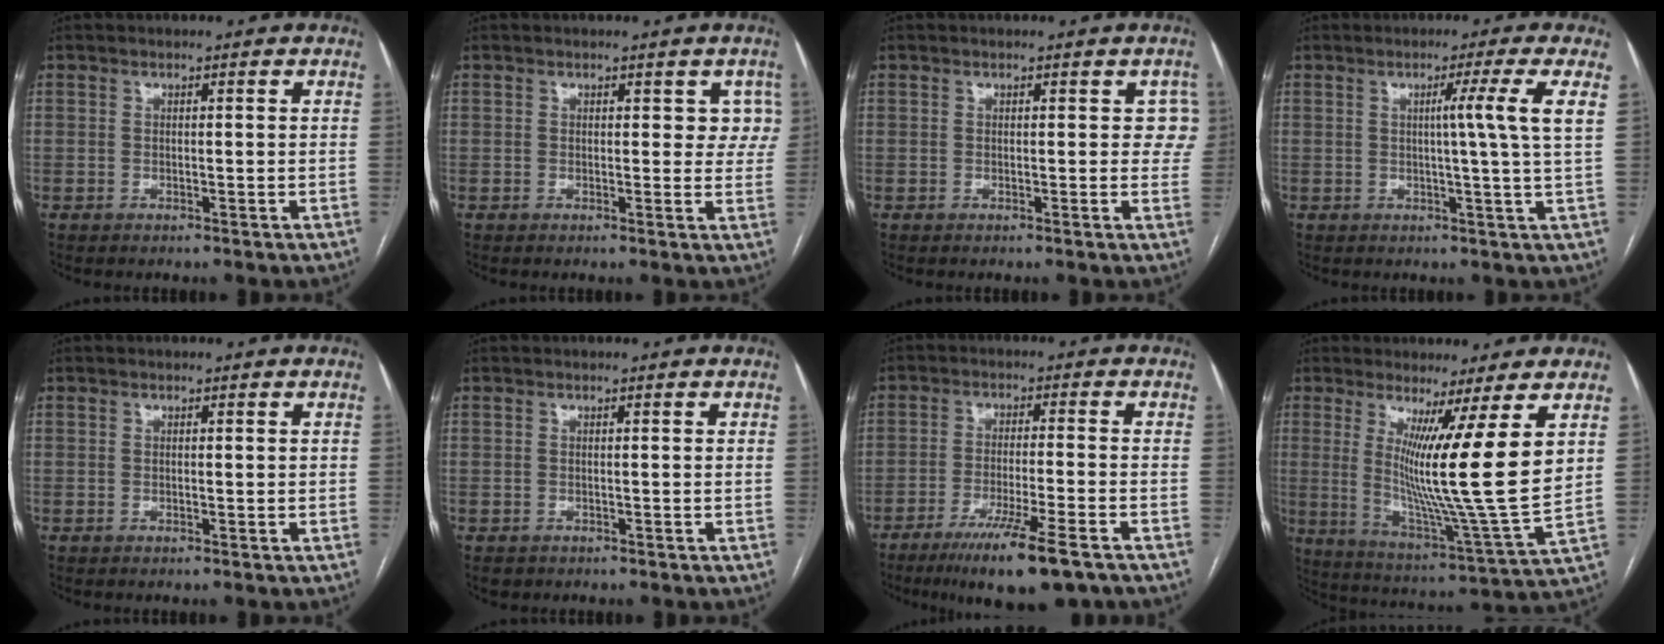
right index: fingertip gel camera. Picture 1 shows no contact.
{"total": 3.2, "force": [1.4, 2.1, 1.9], "torque": [0.001, 0.003, 0.011]}
{"total": 2.6, "force": [0.8, 1.9, 1.6], "torque": [0.003, 0.007, 0.003]}
{"total": 5.7, "force": [1.4, -2.2, 5.1], "torque": [-0.085, -0.006, 0.023]}
{"total": 0.0}
{"total": 1.1, "force": [-0.7, 0.8, 0.2], "torque": [-0.011, 0.000, -0.005]}
{"total": 12.5, "force": [-8.7, 0.8, 8.9], "torque": [-0.144, -0.031, -0.135]}
{"total": 14.2, "force": [4.5, -2.4, 13.3], "torque": [-0.237, -0.048, 0.078]}